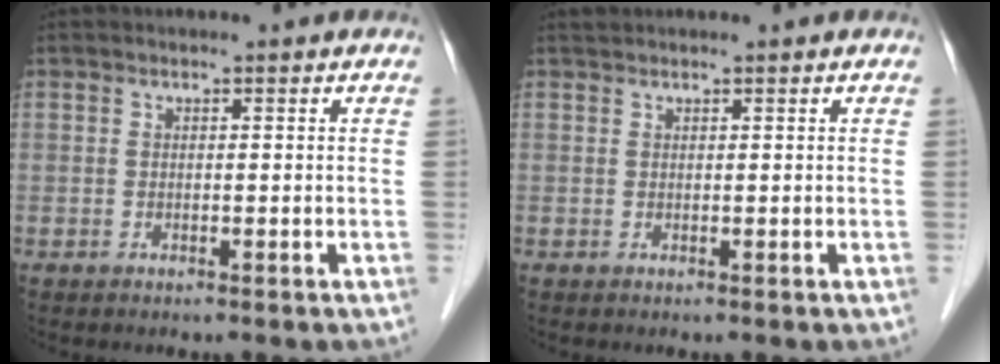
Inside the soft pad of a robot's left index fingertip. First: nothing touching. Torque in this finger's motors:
{"motor_torque": [0.16, -0.16, -0.01, -0.01]}